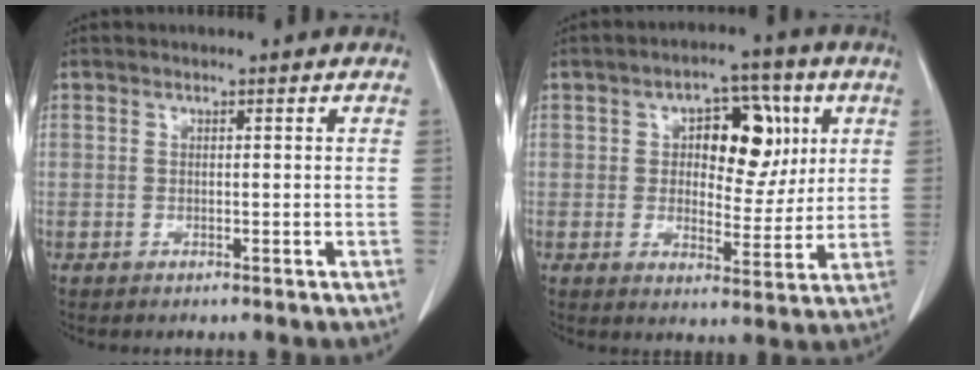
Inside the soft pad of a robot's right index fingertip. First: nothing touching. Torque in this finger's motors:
{"motor_torque": [0.49, 0.36, 0.11, 0.07]}